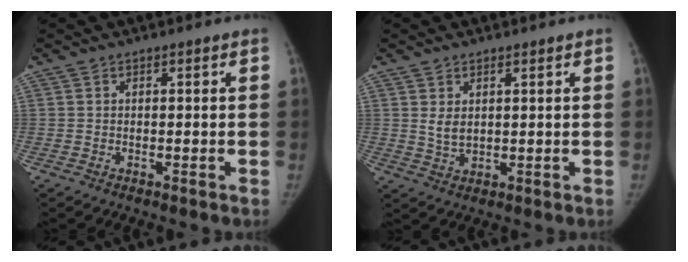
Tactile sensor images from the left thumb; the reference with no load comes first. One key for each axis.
{"total": 2.9, "fx": 1.1, "fy": 1.8, "fz": 2.0, "tx": -0.031, "ty": -0.014, "tz": 0.028}